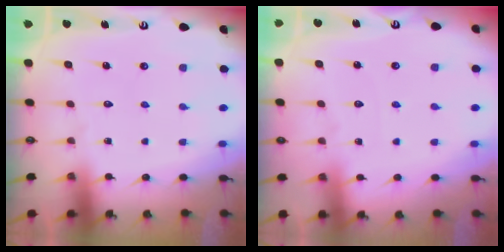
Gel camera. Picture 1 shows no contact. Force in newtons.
{"total": 3.1, "press": 3.1, "slide": 0.4}